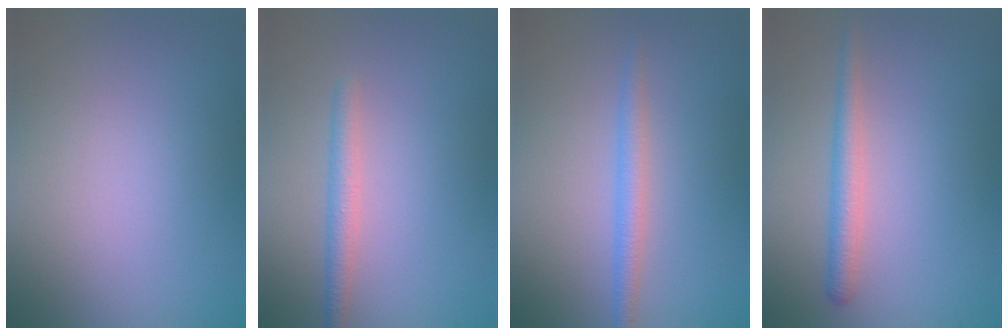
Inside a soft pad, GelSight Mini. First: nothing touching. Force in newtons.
{"total": 1.8, "press": 1.8, "slide": 0.1}
{"total": 1.9, "press": 1.9, "slide": 0.2}
{"total": 2.2, "press": 2.2, "slide": 0.0}